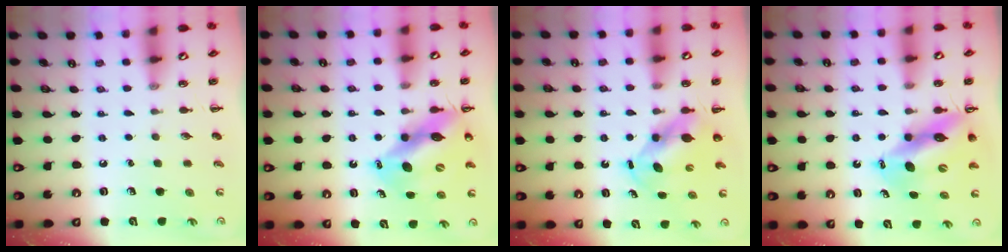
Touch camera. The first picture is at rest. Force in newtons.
{"total": 12.9, "press": 12.3, "slide": 3.8}
{"total": 5.7, "press": 5.7, "slide": 1.0}
{"total": 12.8, "press": 12.3, "slide": 3.8}